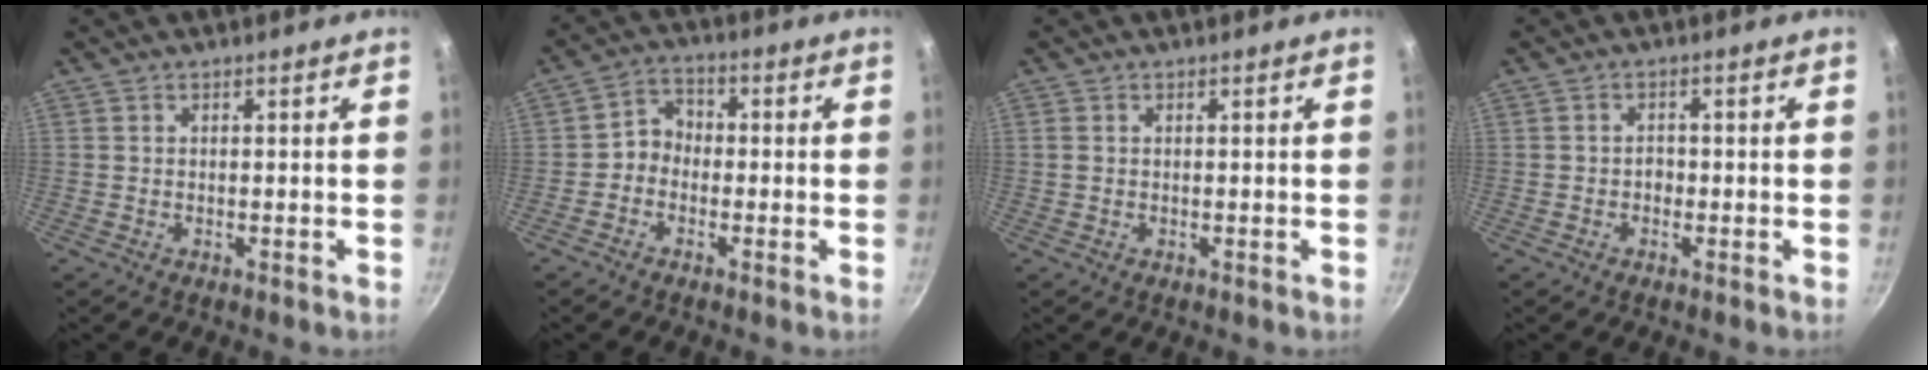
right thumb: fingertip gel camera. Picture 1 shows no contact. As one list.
[{"total": 4.2, "force": [-1.2, 3.5, 1.9], "torque": [-0.011, 0.023, -0.035]}, {"total": 1.0, "force": [0.2, 0.8, 0.5], "torque": [-0.009, 0.003, 0.003]}, {"total": 1.5, "force": [-0.6, 1.2, 0.7], "torque": [-0.003, 0.009, -0.010]}]